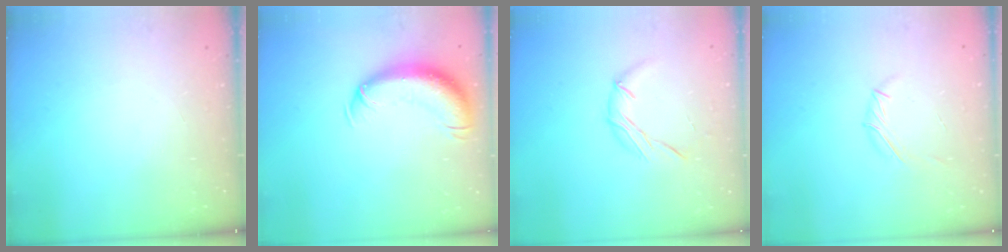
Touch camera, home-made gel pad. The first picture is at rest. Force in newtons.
{"total": 13.3, "press": 12.9, "slide": 3.0}
{"total": 7.4, "press": 7.3, "slide": 0.5}
{"total": 4.7, "press": 4.6, "slide": 1.1}